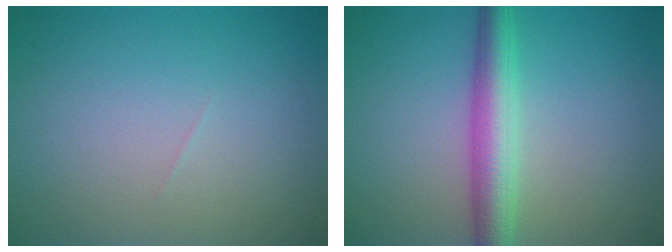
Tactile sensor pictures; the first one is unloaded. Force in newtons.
{"total": 4.8, "press": 4.8, "slide": 0.1}